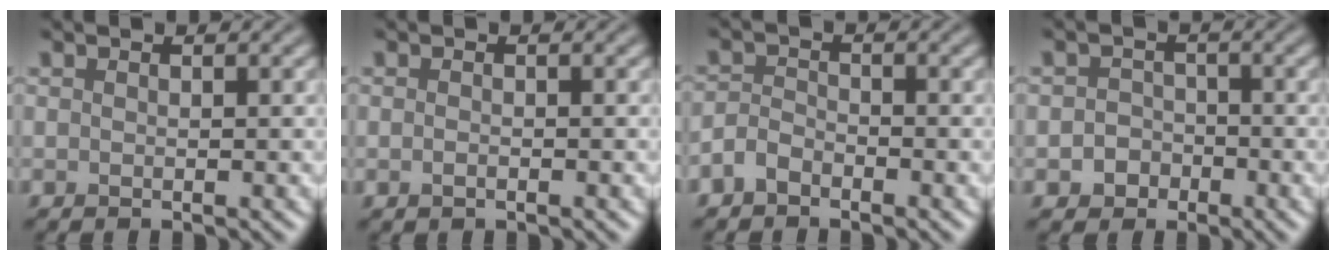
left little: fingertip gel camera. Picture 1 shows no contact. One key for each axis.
{"total": 0.6, "fx": -0.2, "fy": 0.3, "fz": 0.5, "tx": -0.012, "ty": -0.001, "tz": -0.005}
{"total": 1.9, "fx": -1.4, "fy": 1.1, "fz": 0.8, "tx": -0.017, "ty": 0.005, "tz": -0.035}
{"total": 2.1, "fx": -0.9, "fy": 1.8, "fz": 0.5, "tx": -0.001, "ty": 0.005, "tz": -0.020}